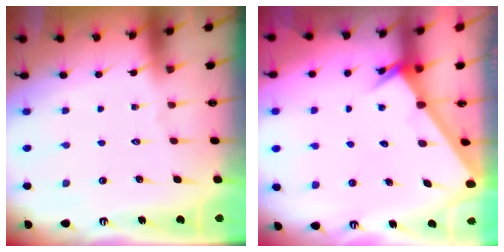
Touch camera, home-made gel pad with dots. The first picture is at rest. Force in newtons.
{"total": 2.4, "press": 2.4, "slide": 0.1}